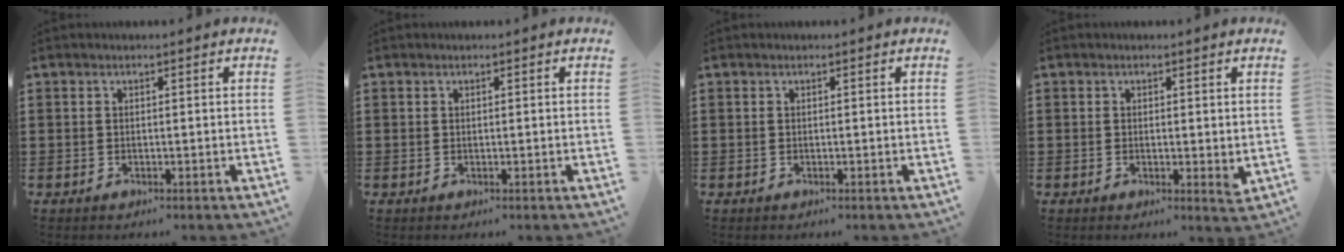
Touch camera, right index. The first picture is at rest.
{"total": 0.0}
{"total": 0.0}
{"total": 1.6, "force": [0.2, 0.6, 1.5], "torque": [-0.028, 0.003, 0.003]}